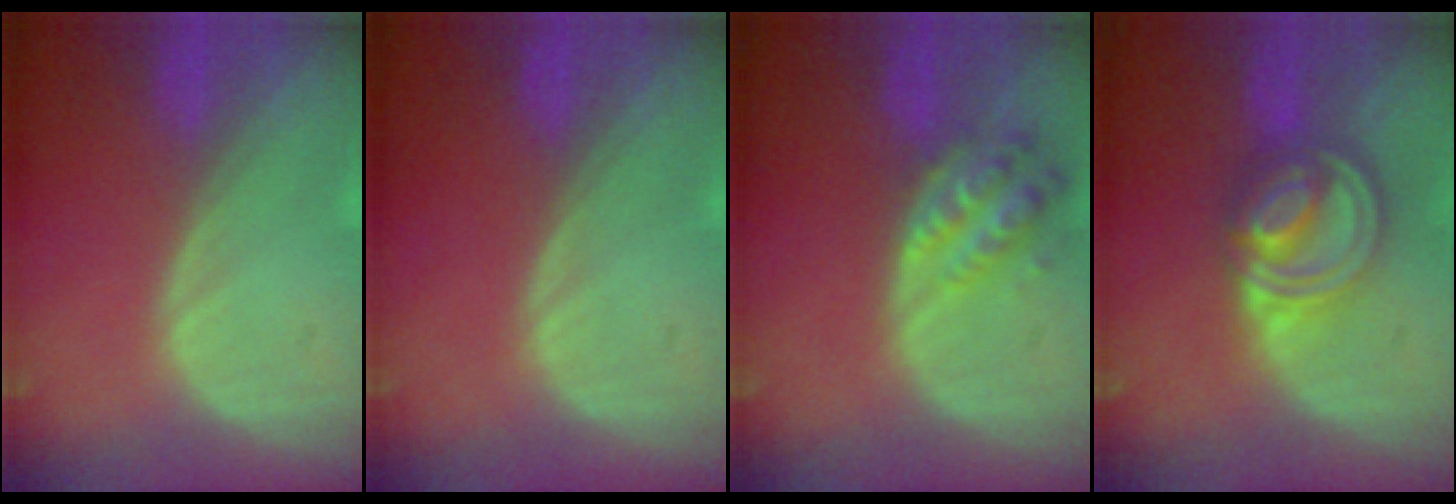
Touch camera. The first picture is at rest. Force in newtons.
{"total": 0.0}
{"total": 6.0, "press": 5.5, "slide": 2.3}
{"total": 8.1, "press": 7.0, "slide": 4.1}